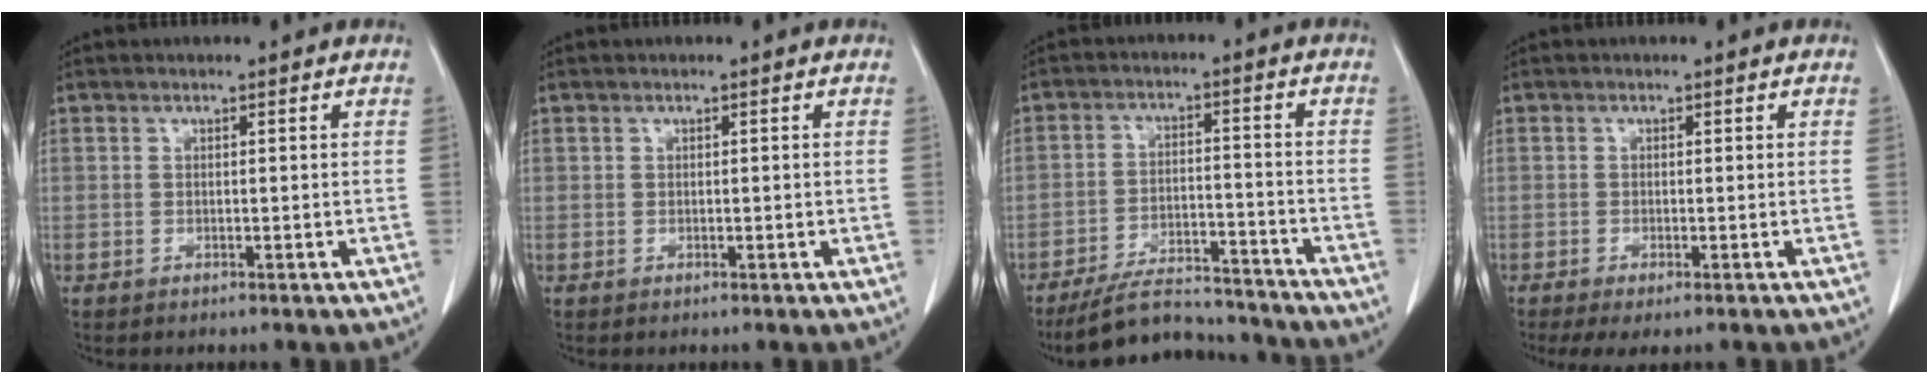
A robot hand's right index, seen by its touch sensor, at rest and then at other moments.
{"total": 0.0}
{"total": 11.1, "force": [-10.5, 2.7, 2.4], "torque": [-0.031, 0.013, -0.167]}
{"total": 3.7, "force": [-2.4, 0.9, 2.6], "torque": [-0.043, -0.010, -0.037]}